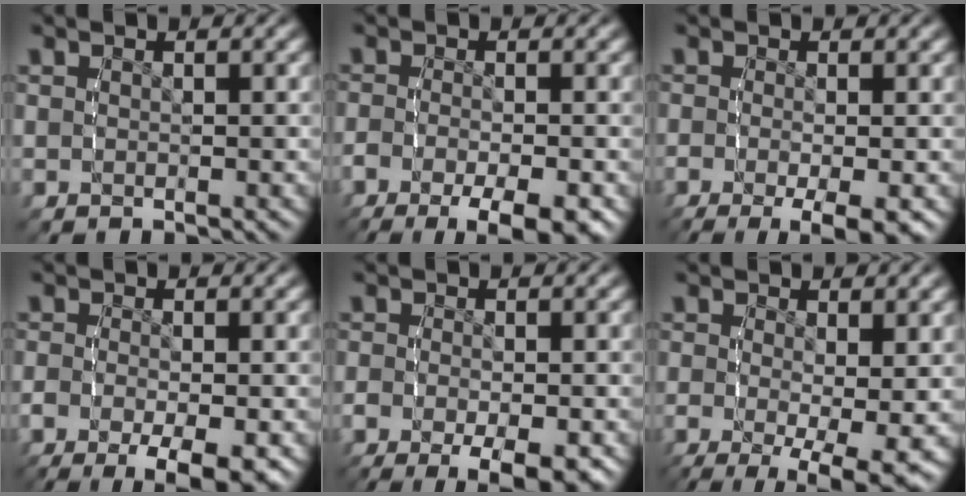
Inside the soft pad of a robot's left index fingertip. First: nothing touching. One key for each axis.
{"total": 7.2, "fx": -4.6, "fy": 2.9, "fz": 4.7, "tx": -0.075, "ty": -0.019, "tz": -0.060}
{"total": 6.1, "fx": -3.9, "fy": 2.2, "fz": 4.2, "tx": -0.069, "ty": -0.027, "tz": -0.043}
{"total": 6.6, "fx": -3.8, "fy": 2.6, "fz": 4.7, "tx": -0.078, "ty": -0.025, "tz": -0.043}
{"total": 5.9, "fx": -3.3, "fy": 2.5, "fz": 4.2, "tx": -0.069, "ty": -0.023, "tz": -0.037}
{"total": 7.9, "fx": -4.5, "fy": 2.7, "fz": 6.0, "tx": -0.103, "ty": -0.059, "tz": -0.039}